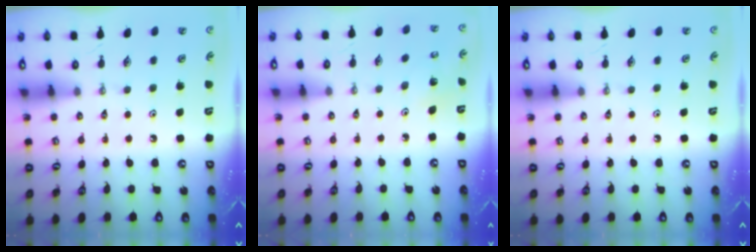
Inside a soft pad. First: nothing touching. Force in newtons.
{"total": 2.2, "press": 2.2, "slide": 0.2}
{"total": 0.0}